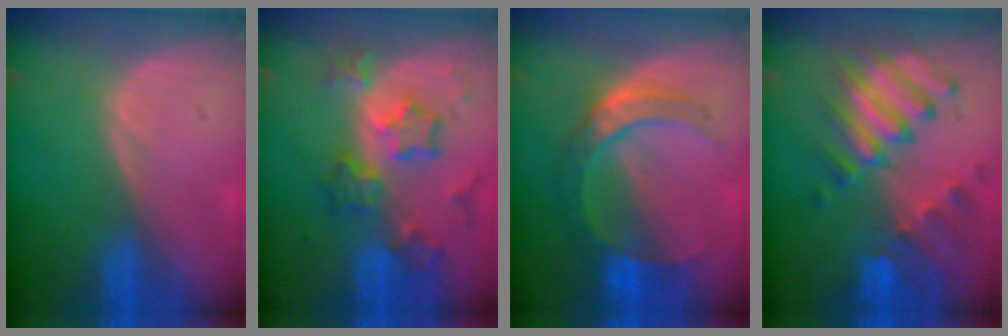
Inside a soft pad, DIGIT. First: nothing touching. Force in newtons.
{"total": 8.6, "press": 7.6, "slide": 4.0}
{"total": 7.3, "press": 7.2, "slide": 1.5}
{"total": 10.0, "press": 8.8, "slide": 4.8}